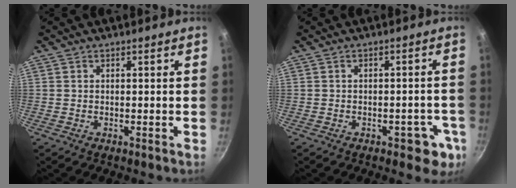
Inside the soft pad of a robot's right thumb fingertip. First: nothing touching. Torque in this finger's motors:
{"motor_torque": [0.17, 0.37, -0.13, 0.05, 0.10]}